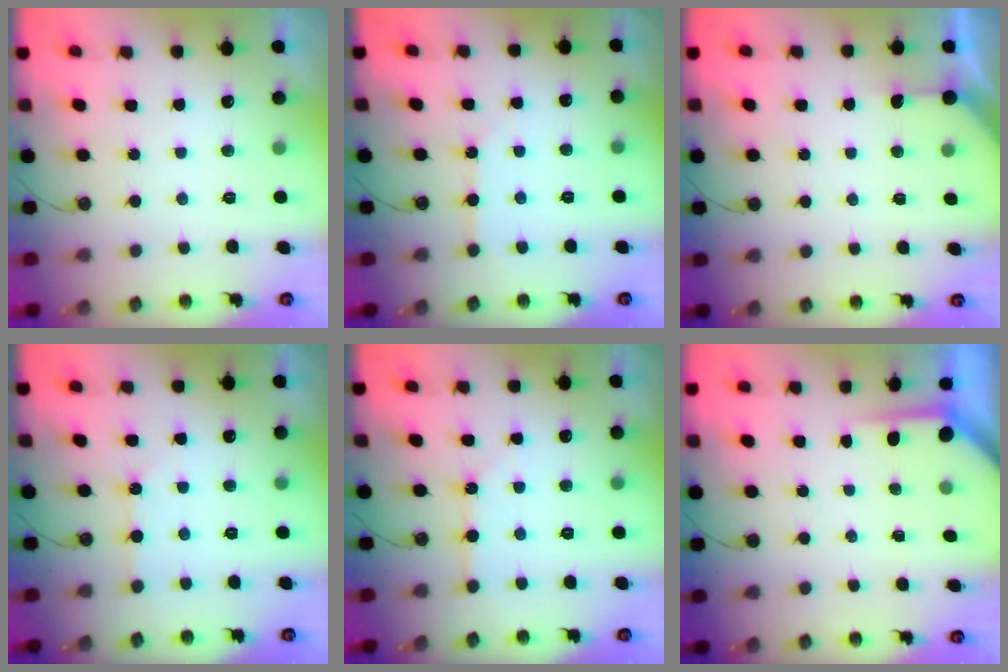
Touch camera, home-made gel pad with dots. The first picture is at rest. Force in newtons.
{"total": 3.4, "press": 3.4, "slide": 0.3}
{"total": 2.7, "press": 2.7, "slide": 0.2}
{"total": 2.3, "press": 2.3, "slide": 0.3}
{"total": 2.7, "press": 2.7, "slide": 0.5}
{"total": 3.8, "press": 3.7, "slide": 0.4}